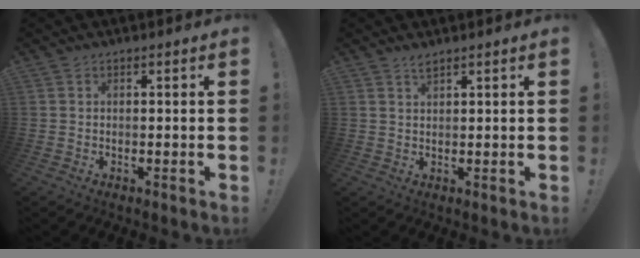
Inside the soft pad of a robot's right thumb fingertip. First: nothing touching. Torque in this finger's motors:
{"motor_torque": [-0.20, 0.37, -0.24, 0.23, -0.03]}